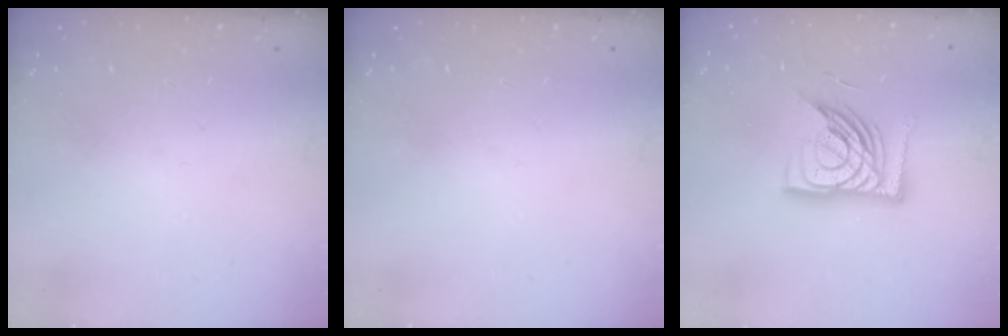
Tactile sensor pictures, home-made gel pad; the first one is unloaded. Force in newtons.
{"total": 0.0}
{"total": 15.7, "press": 15.5, "slide": 2.2}